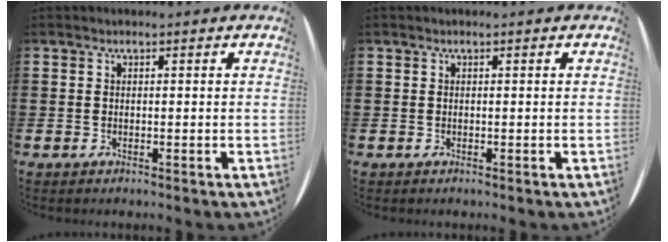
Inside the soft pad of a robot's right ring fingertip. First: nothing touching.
{"total": 0.0}